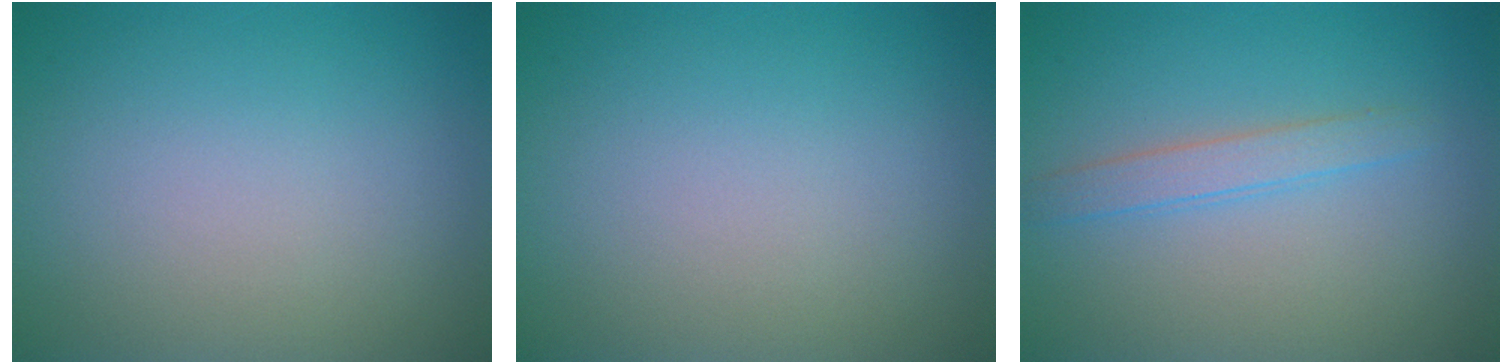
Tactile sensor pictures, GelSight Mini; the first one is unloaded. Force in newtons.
{"total": 0.0}
{"total": 1.9, "press": 1.9, "slide": 0.1}